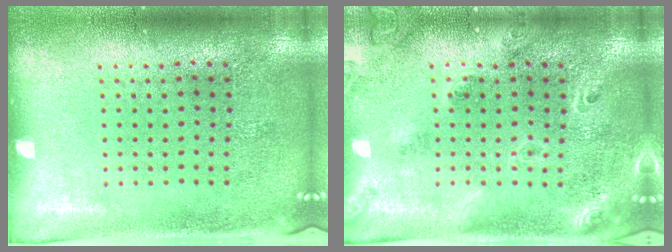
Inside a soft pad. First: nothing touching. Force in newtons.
{"total": 1.8, "press": 1.5, "slide": 1.0}